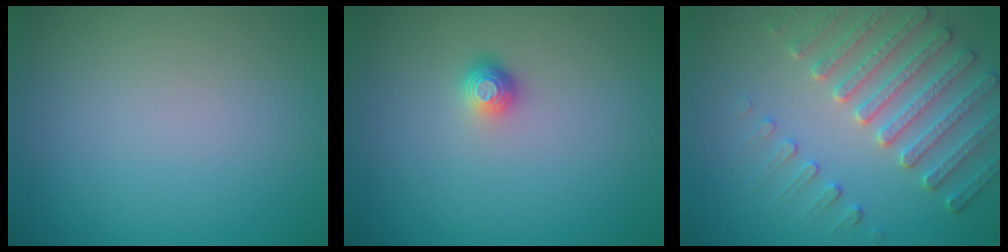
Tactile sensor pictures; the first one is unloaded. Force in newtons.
{"total": 1.2, "press": 1.0, "slide": 0.7}
{"total": 4.7, "press": 4.4, "slide": 1.7}